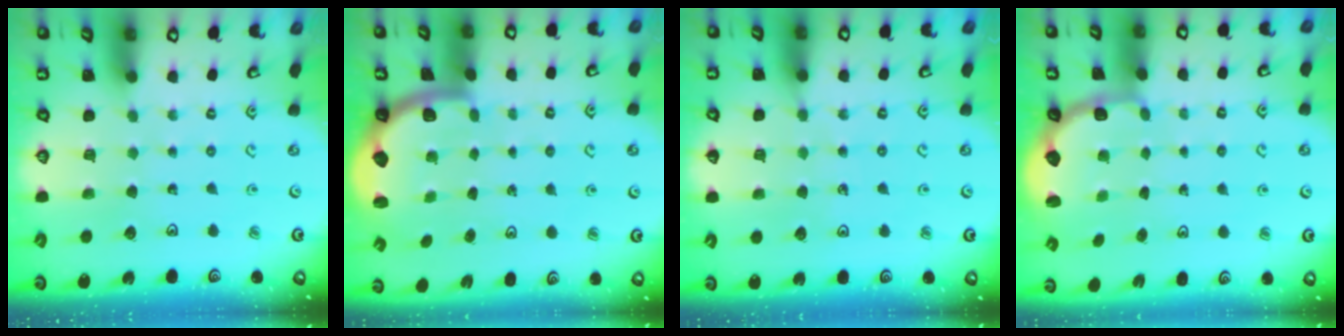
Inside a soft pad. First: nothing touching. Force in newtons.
{"total": 1.9, "press": 1.8, "slide": 0.5}
{"total": 5.1, "press": 5.1, "slide": 0.7}
{"total": 2.7, "press": 1.9, "slide": 1.9}